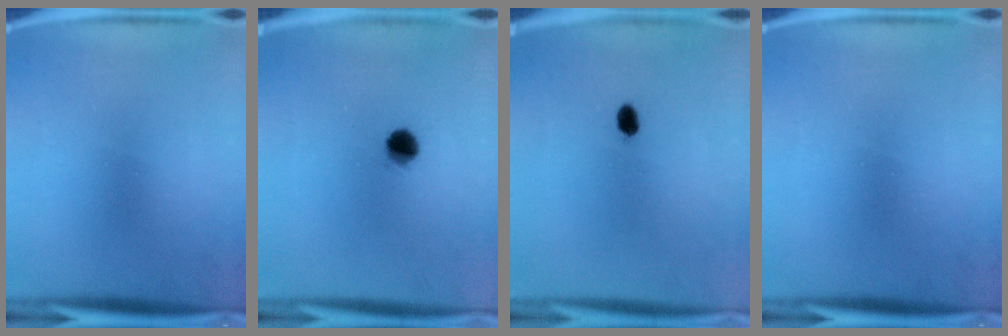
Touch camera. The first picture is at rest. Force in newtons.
{"total": 4.8}
{"total": 2.1}
{"total": 0.0}